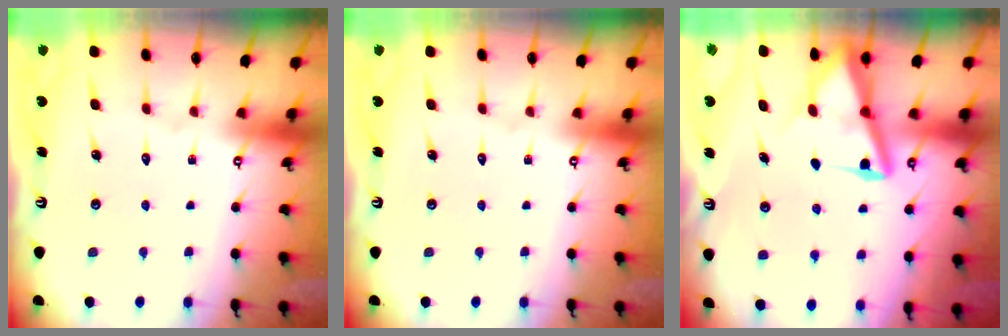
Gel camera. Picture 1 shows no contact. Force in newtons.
{"total": 0.0}
{"total": 8.3, "press": 8.2, "slide": 1.1}